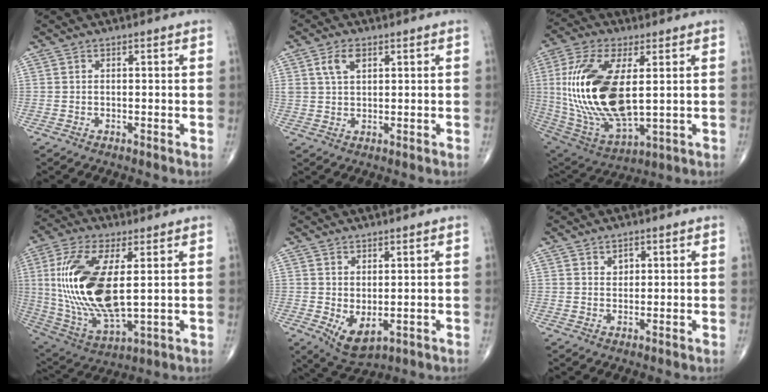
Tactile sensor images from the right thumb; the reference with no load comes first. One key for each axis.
{"total": 4.2, "fx": 1.9, "fy": 2.3, "fz": 2.9, "tx": -0.052, "ty": -0.002, "tz": 0.039}
{"total": 23.3, "fx": 2.4, "fy": 10.7, "fz": 20.5, "tx": -0.428, "ty": -0.021, "tz": 0.057}
{"total": 21.3, "fx": 2.6, "fy": 9.1, "fz": 19.2, "tx": -0.405, "ty": -0.021, "tz": 0.058}
{"total": 5.6, "fx": -0.5, "fy": 2.9, "fz": 4.7, "tx": -0.072, "ty": -0.008, "tz": 0.012}
{"total": 1.9, "fx": 0.9, "fy": 1.4, "fz": 0.9, "tx": -0.005, "ty": -0.005, "tz": 0.014}